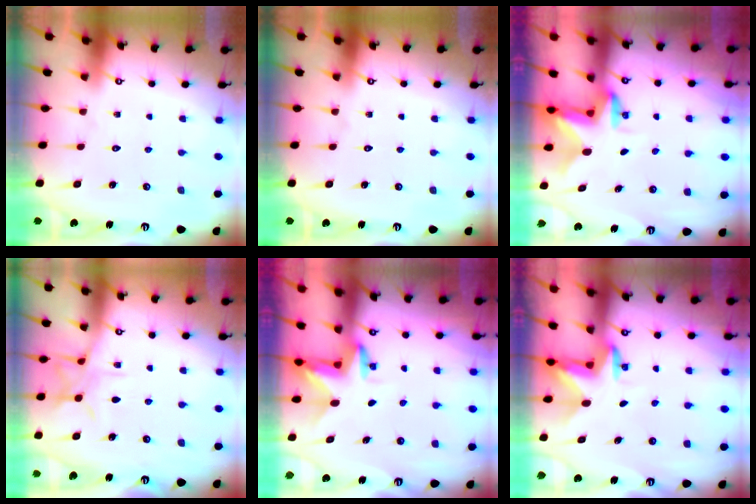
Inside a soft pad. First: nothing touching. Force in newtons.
{"total": 0.0}
{"total": 2.3, "press": 2.3, "slide": 0.4}
{"total": 7.4, "press": 7.3, "slide": 0.7}
{"total": 3.2, "press": 3.2, "slide": 0.1}
{"total": 3.1, "press": 3.0, "slide": 0.8}